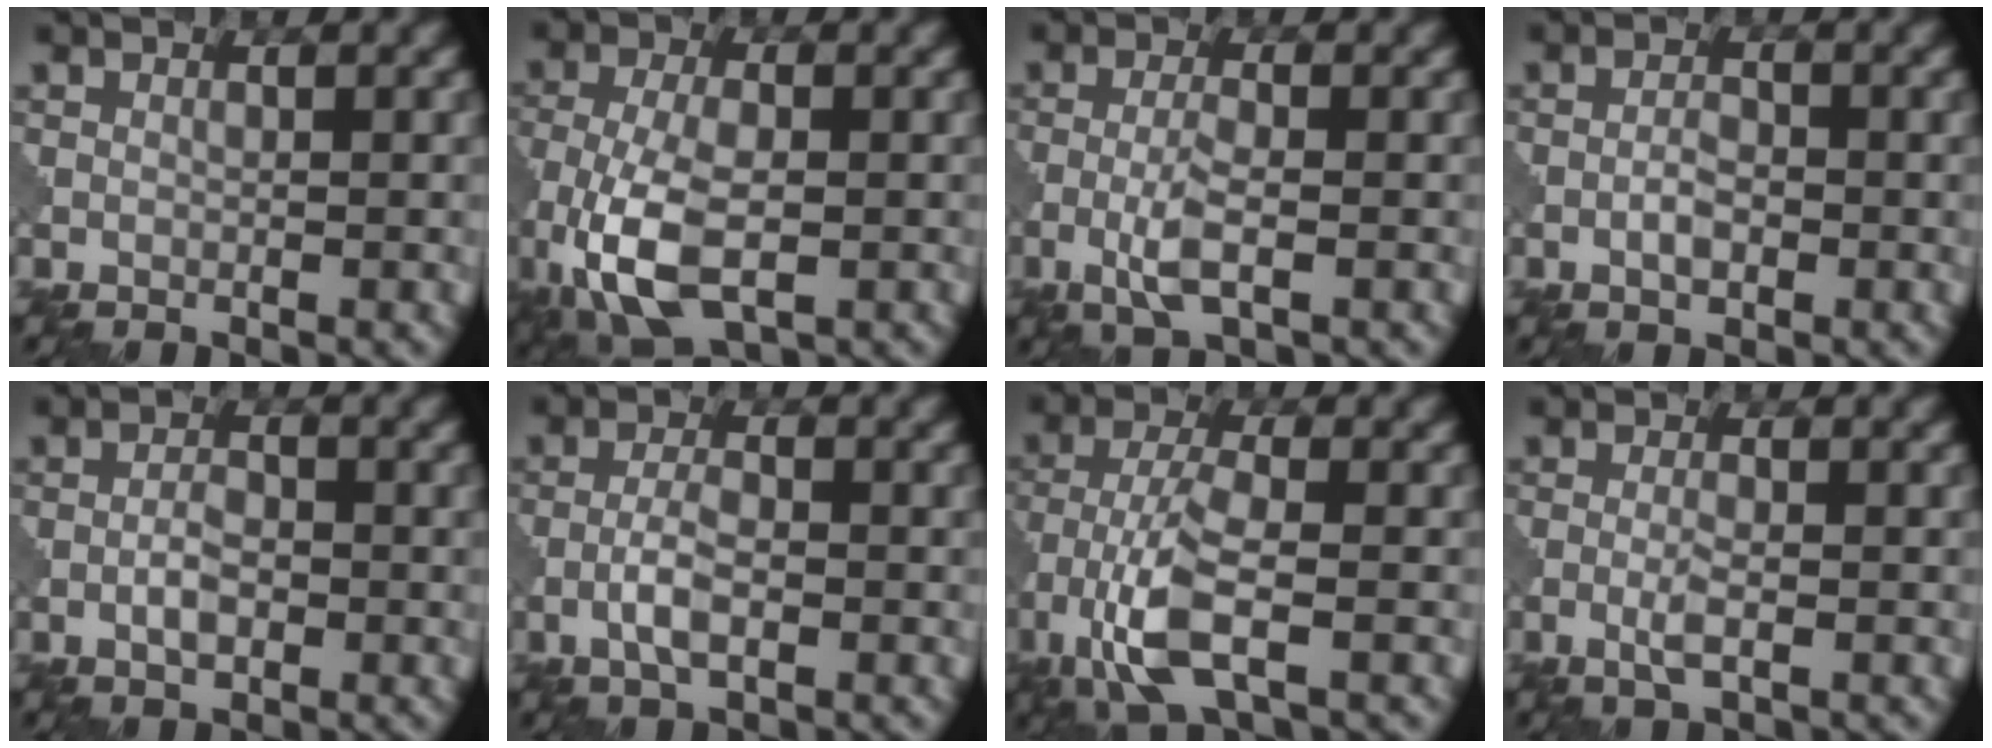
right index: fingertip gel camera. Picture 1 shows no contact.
{"total": 9.1, "force": [-3.6, 4.5, 7.1], "torque": [-0.158, -0.012, -0.070]}
{"total": 3.3, "force": [-1.1, 0.8, 3.0], "torque": [-0.065, 0.000, -0.027]}
{"total": 2.0, "force": [-0.7, 0.9, 1.6], "torque": [-0.028, 0.003, -0.018]}
{"total": 2.4, "force": [-0.8, 1.1, 2.0], "torque": [-0.034, 0.003, -0.019]}
{"total": 3.0, "force": [-1.1, 1.1, 2.6], "torque": [-0.056, 0.003, -0.027]}
{"total": 7.2, "force": [-3.1, 2.4, 6.1], "torque": [-0.132, 0.001, -0.070]}
{"total": 2.0, "force": [-0.6, 0.4, 1.8], "torque": [-0.038, 0.000, -0.016]}